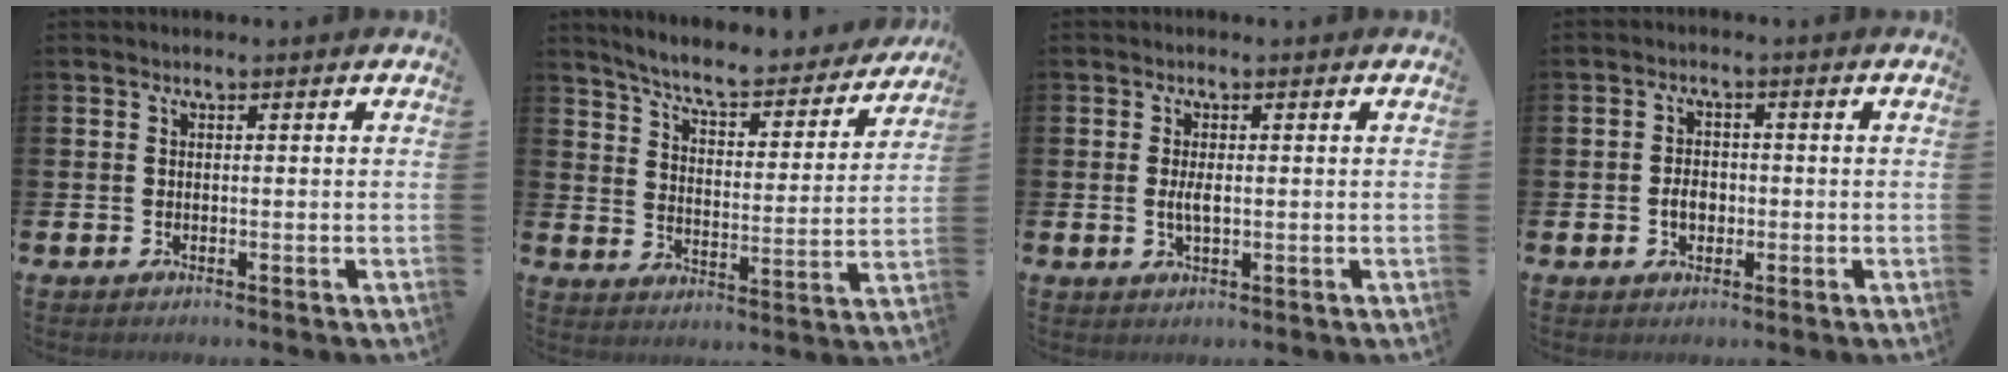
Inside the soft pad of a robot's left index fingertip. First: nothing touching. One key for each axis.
{"total": 6.8, "fx": 6.3, "fy": 1.0, "fz": 2.4, "tx": -0.074, "ty": -0.049, "tz": 0.103}
{"total": 2.1, "fx": 0.0, "fy": 0.8, "fz": 2.0, "tx": -0.034, "ty": 0.000, "tz": -0.002}
{"total": 2.7, "fx": -0.7, "fy": 2.0, "fz": 1.8, "tx": -0.015, "ty": -0.004, "tz": -0.019}